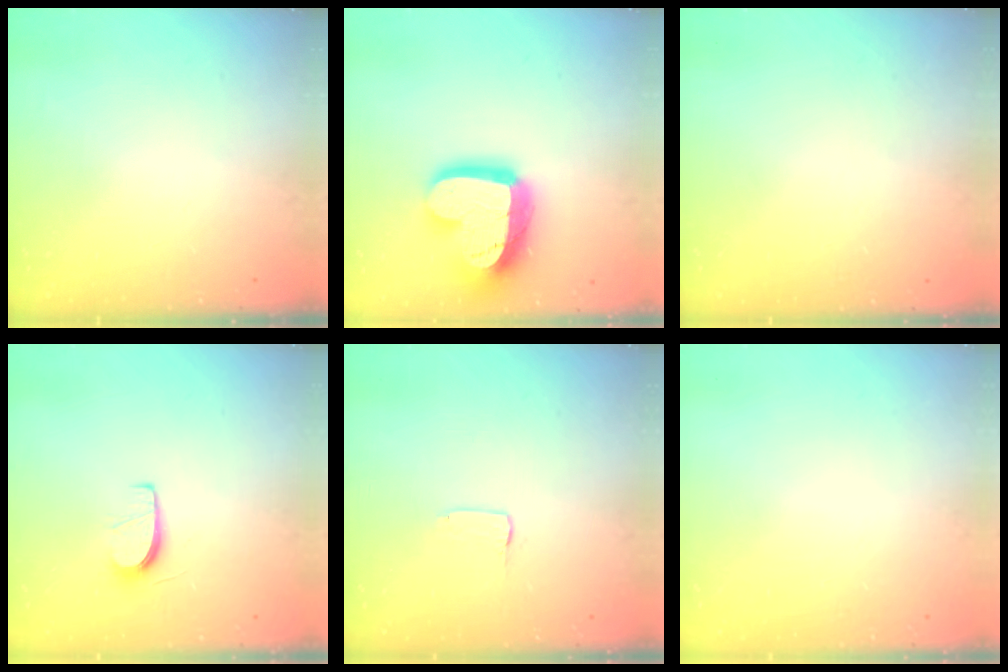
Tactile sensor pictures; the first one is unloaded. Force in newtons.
{"total": 19.9, "press": 19.9, "slide": 1.5}
{"total": 0.0}
{"total": 5.6, "press": 5.6, "slide": 0.7}
{"total": 1.0, "press": 1.0, "slide": 0.1}
{"total": 0.0}